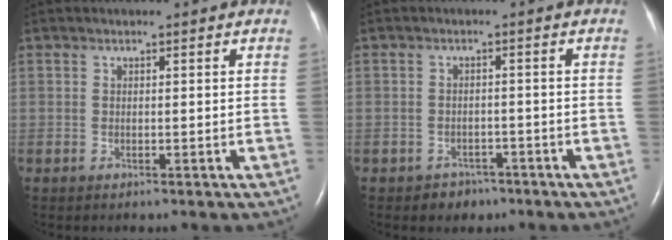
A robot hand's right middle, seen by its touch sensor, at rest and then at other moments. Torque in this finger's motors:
{"motor_torque": [0.06, -0.05, 0.00, 0.00]}